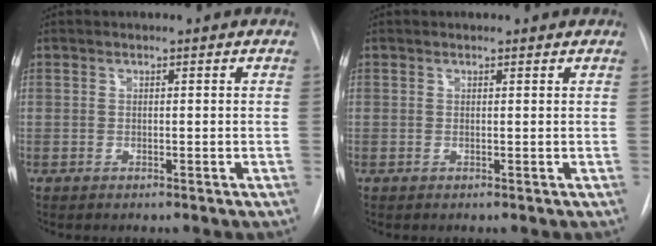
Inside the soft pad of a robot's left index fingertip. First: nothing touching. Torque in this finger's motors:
{"motor_torque": [-0.01, 0.09, -0.22, -0.09]}